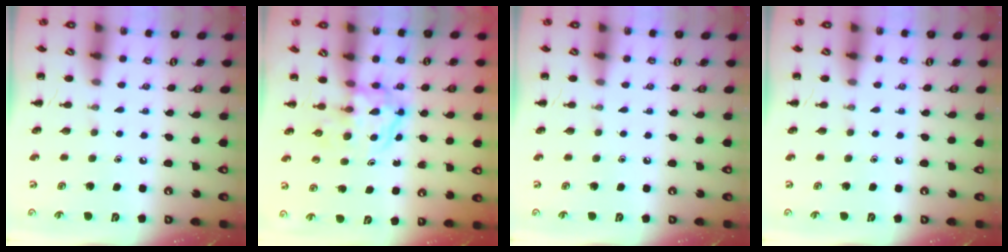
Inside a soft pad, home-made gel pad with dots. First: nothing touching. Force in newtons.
{"total": 3.7, "press": 3.7, "slide": 0.4}
{"total": 0.0}
{"total": 0.0}